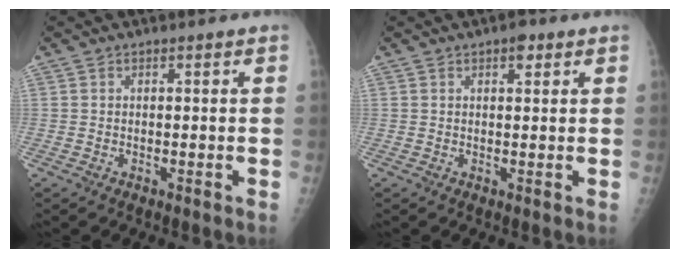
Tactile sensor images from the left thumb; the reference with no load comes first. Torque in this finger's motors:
{"motor_torque": [0.29, 0.10, 0.23, 0.04, 0.03]}